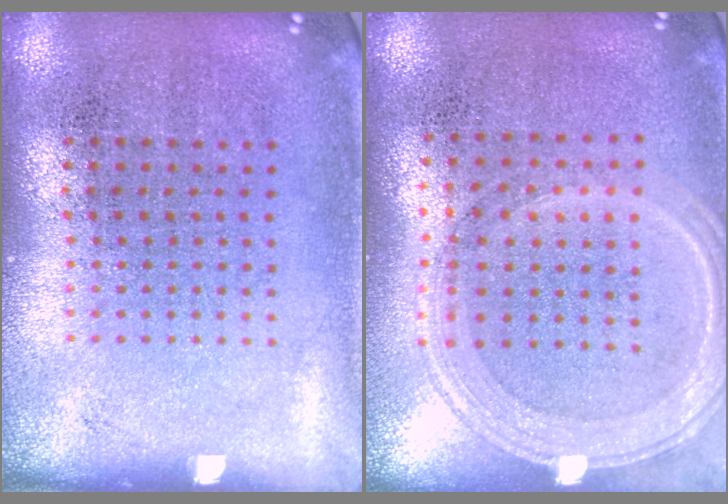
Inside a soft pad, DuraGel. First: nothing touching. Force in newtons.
{"total": 1.3, "press": 1.2, "slide": 0.3}